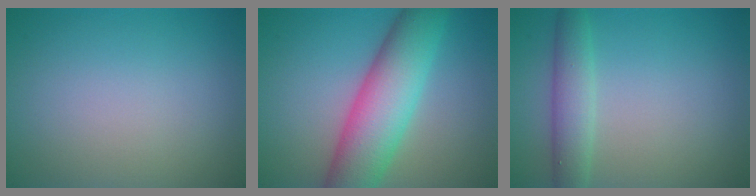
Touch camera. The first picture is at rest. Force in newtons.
{"total": 8.9, "press": 8.9, "slide": 0.4}
{"total": 3.1, "press": 3.1, "slide": 0.2}